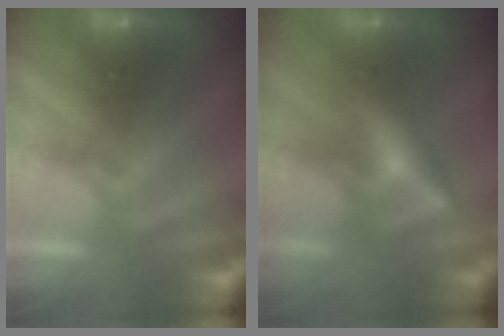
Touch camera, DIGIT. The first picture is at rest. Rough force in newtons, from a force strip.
{"total": 2.4}